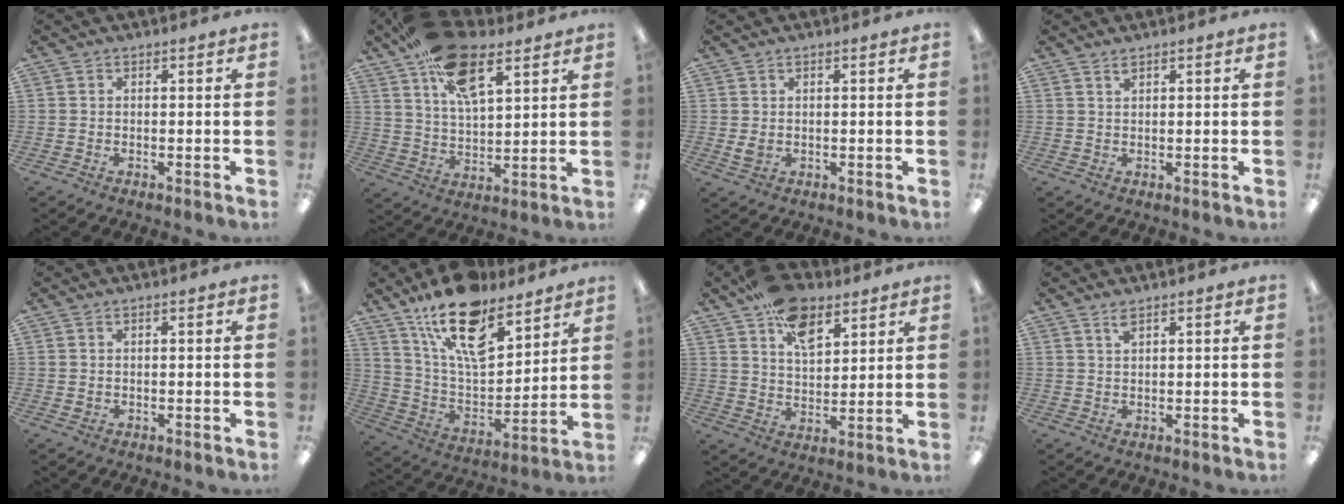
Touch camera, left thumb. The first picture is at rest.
{"total": 17.3, "force": [10.3, 8.1, 11.4], "torque": [-0.195, -0.029, 0.181]}
{"total": 2.2, "force": [0.3, 1.4, 1.7], "torque": [-0.031, -0.004, 0.003]}
{"total": 1.3, "force": [1.1, 0.3, 0.6], "torque": [-0.015, -0.001, 0.020]}
{"total": 0.8, "force": [0.4, 0.5, 0.3], "torque": [-0.008, 0.003, 0.007]}
{"total": 19.9, "force": [13.8, 8.3, 11.7], "torque": [-0.201, -0.077, 0.242]}
{"total": 12.3, "force": [7.7, 6.7, 6.8], "torque": [-0.103, -0.034, 0.139]}
{"total": 2.1, "force": [1.6, 0.5, 1.2], "torque": [-0.028, 0.002, 0.028]}